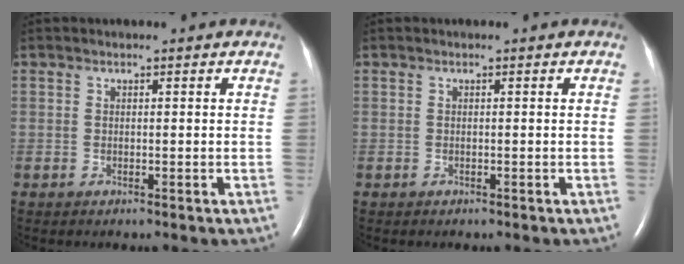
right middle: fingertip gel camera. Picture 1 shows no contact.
{"total": 0.0}